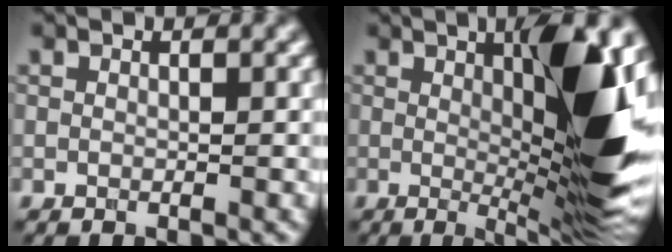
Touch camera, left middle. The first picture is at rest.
{"total": 11.6, "force": [1.7, 2.8, 11.1], "torque": [-0.143, -0.005, 0.031]}